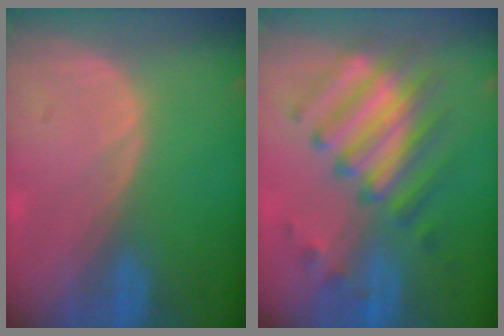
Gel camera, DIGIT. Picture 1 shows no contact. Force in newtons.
{"total": 8.6, "press": 8.6, "slide": 0.3}